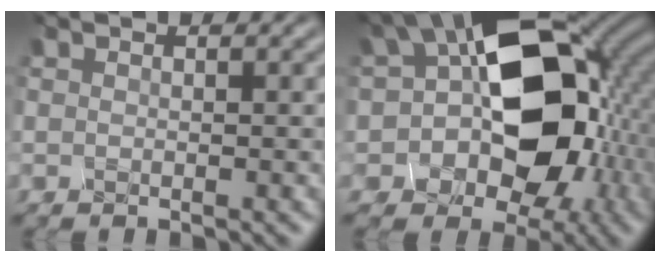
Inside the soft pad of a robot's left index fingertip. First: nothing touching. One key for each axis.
{"total": 15.7, "fx": -0.5, "fy": 10.2, "fz": 12.0, "tx": -0.151, "ty": -0.002, "tz": -0.021}